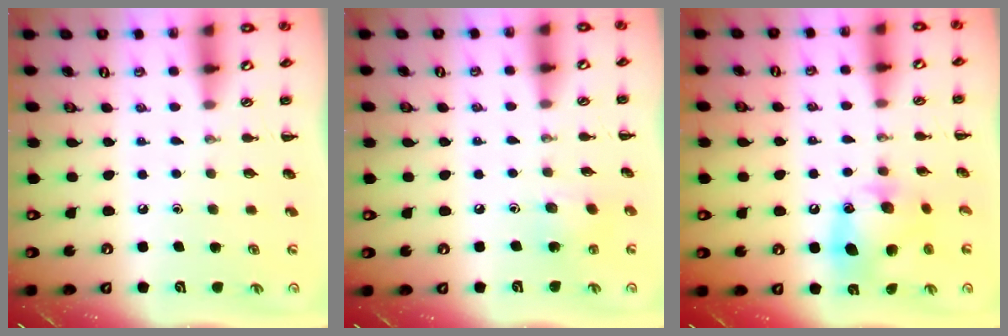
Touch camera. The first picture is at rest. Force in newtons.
{"total": 3.9, "press": 3.8, "slide": 1.0}
{"total": 13.1, "press": 12.9, "slide": 1.9}